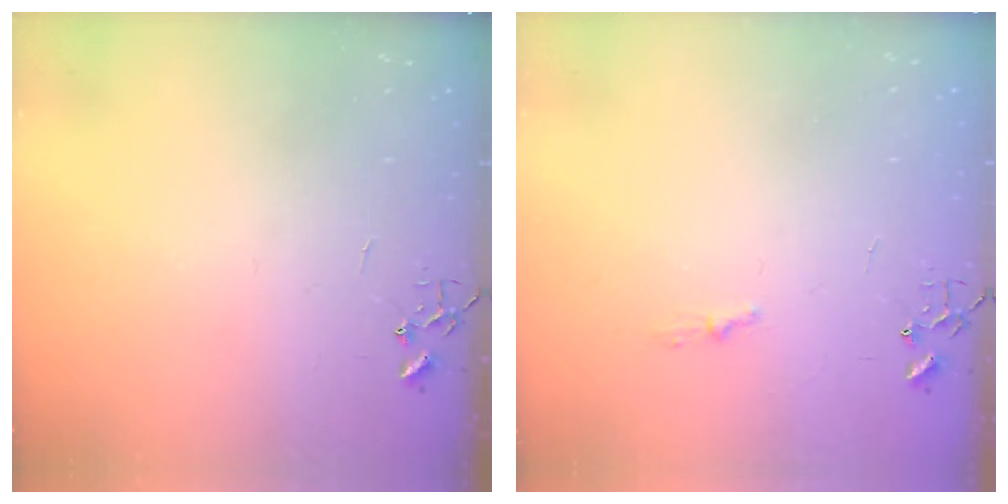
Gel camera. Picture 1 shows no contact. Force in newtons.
{"total": 3.8, "press": 3.8, "slide": 0.4}